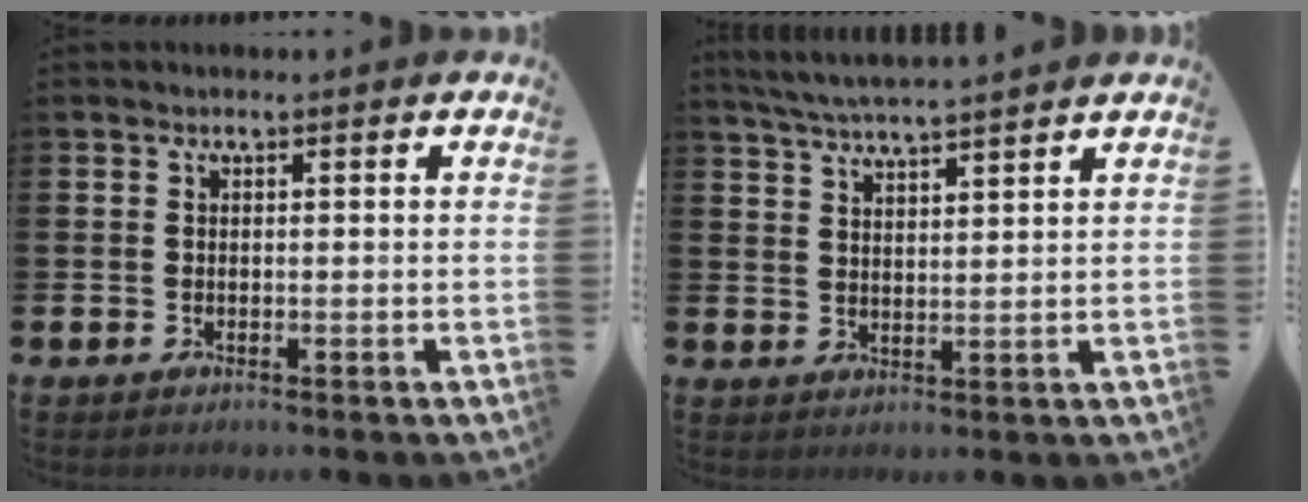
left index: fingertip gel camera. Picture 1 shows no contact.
{"total": 4.7, "force": [4.6, -0.3, 0.9], "torque": [-0.035, -0.021, 0.083]}